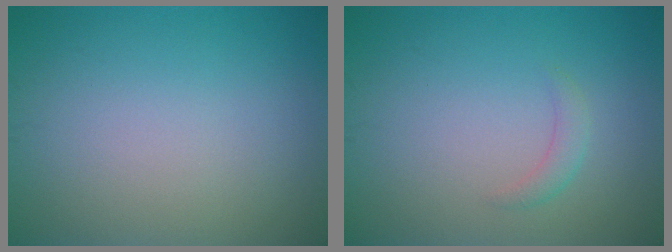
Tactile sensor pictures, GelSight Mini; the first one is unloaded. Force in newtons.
{"total": 1.2, "press": 1.2, "slide": 0.1}